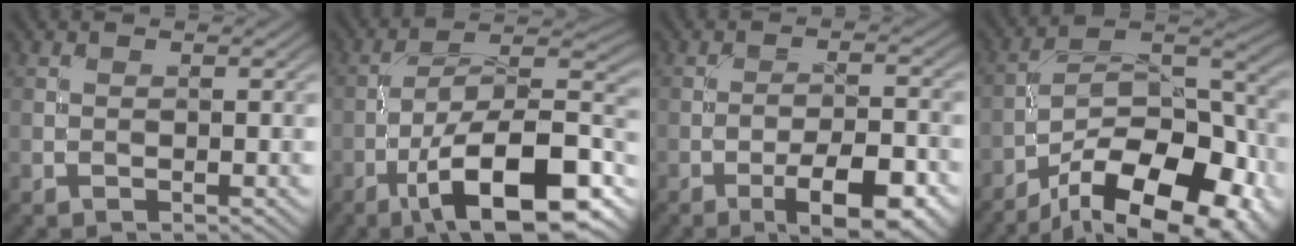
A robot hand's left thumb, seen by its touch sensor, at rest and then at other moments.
{"total": 16.7, "force": [-8.2, 6.0, 13.3], "torque": [-0.195, -0.004, -0.145]}
{"total": 8.3, "force": [-4.6, 2.5, 6.5], "torque": [-0.102, 0.004, -0.065]}
{"total": 18.7, "force": [-12.3, 8.1, 11.4], "torque": [-0.167, -0.022, -0.181]}